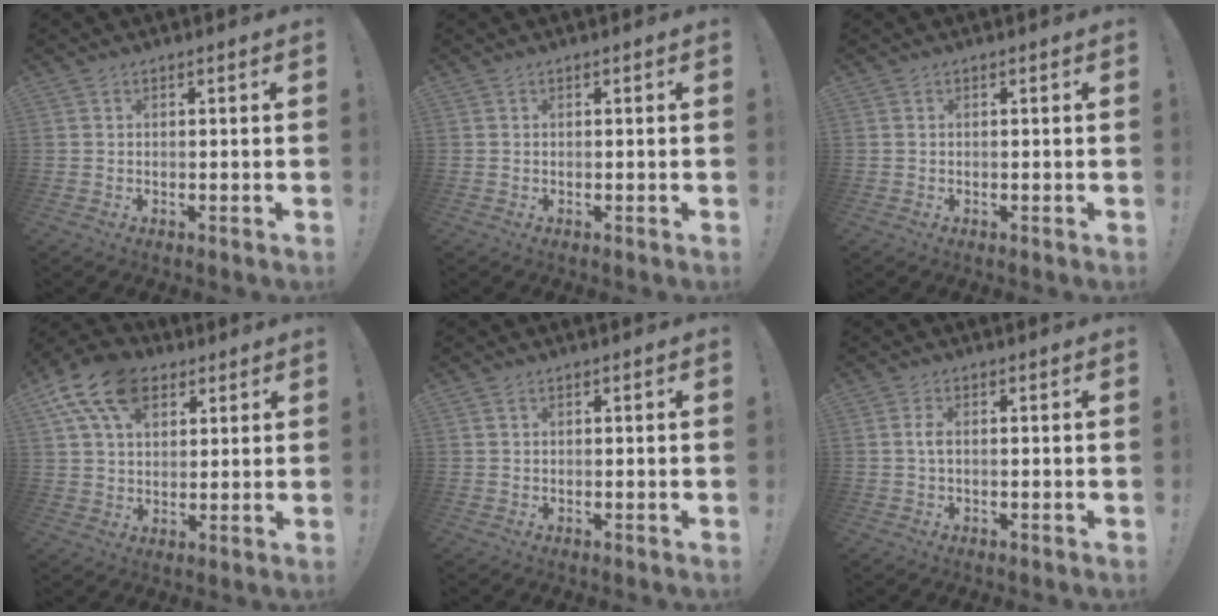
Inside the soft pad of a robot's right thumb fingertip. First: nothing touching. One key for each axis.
{"total": 0.0}
{"total": 0.0}
{"total": 15.3, "fx": 7.6, "fy": 9.9, "fz": 8.9, "tx": -0.159, "ty": -0.027, "tz": 0.143}
{"total": 0.7, "fx": 0.4, "fy": 0.4, "fz": 0.3, "tx": 0.000, "ty": -0.002, "tz": 0.007}
{"total": 2.0, "fx": -0.2, "fy": 0.7, "fz": 1.9, "tx": -0.036, "ty": 0.004, "tz": -0.004}